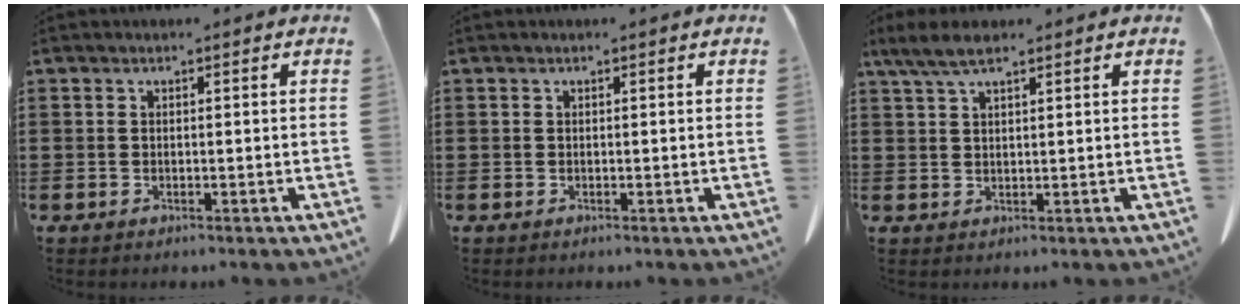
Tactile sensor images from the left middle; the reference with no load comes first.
{"total": 0.0}
{"total": 4.4, "force": [2.8, 1.1, 3.2], "torque": [-0.067, 0.002, 0.052]}